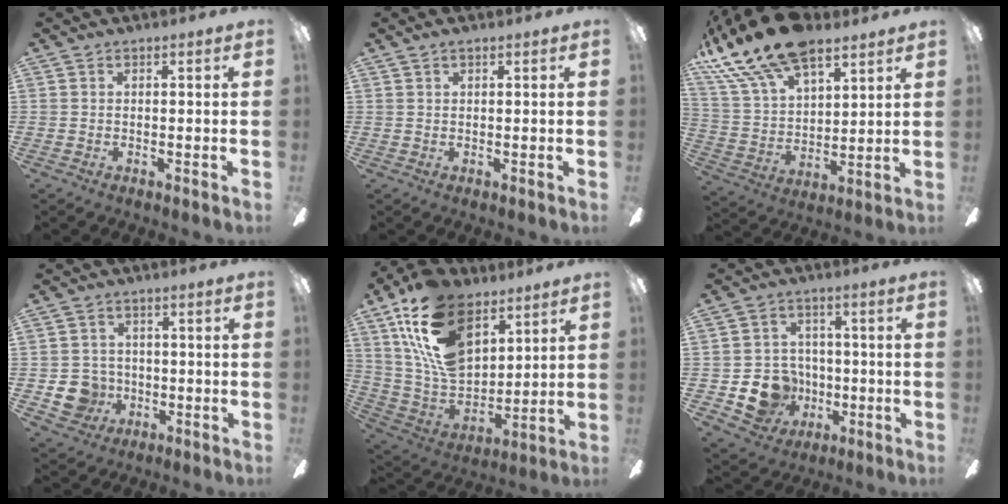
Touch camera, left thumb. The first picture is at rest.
{"total": 1.0, "force": [0.6, 0.3, 0.7], "torque": [-0.014, 0.001, 0.010]}
{"total": 20.8, "force": [14.5, 9.3, 11.6], "torque": [-0.237, -0.080, 0.258]}
{"total": 7.7, "force": [-1.6, 7.2, 2.3], "torque": [-0.067, 0.015, -0.026]}
{"total": 22.5, "force": [12.2, 12.8, 13.9], "torque": [-0.300, -0.055, 0.222]}
{"total": 11.8, "force": [-3.3, 10.4, 4.3], "torque": [-0.094, 0.026, -0.046]}